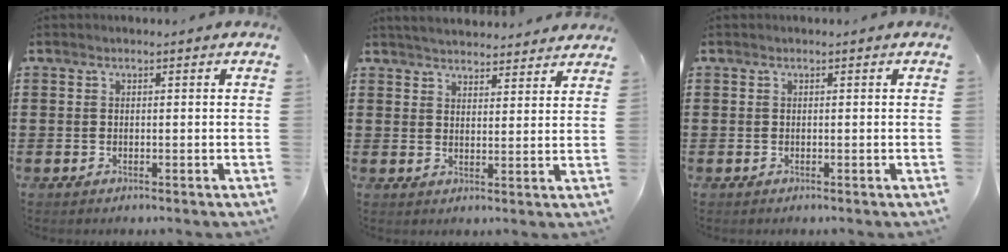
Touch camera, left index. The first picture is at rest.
{"total": 3.7, "force": [3.7, 0.0, 0.2], "torque": [-0.015, -0.014, 0.068]}
{"total": 0.0}